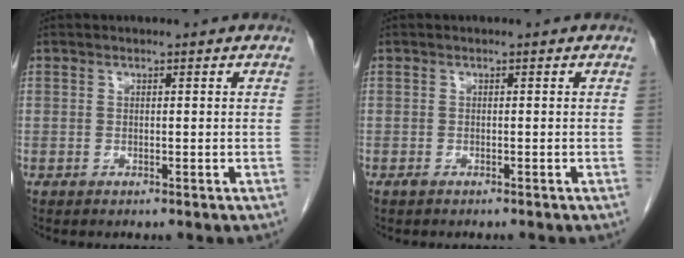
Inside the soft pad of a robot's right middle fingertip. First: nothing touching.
{"total": 0.8, "force": [-0.7, 0.2, 0.4], "torque": [-0.012, -0.002, -0.009]}